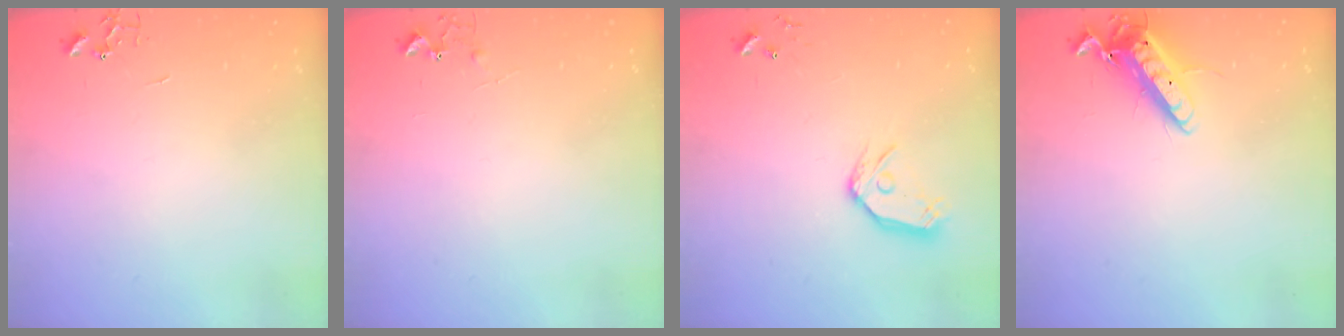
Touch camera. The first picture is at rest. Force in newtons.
{"total": 5.4, "press": 5.4, "slide": 0.7}
{"total": 11.3, "press": 11.2, "slide": 1.4}
{"total": 13.6, "press": 13.4, "slide": 2.0}